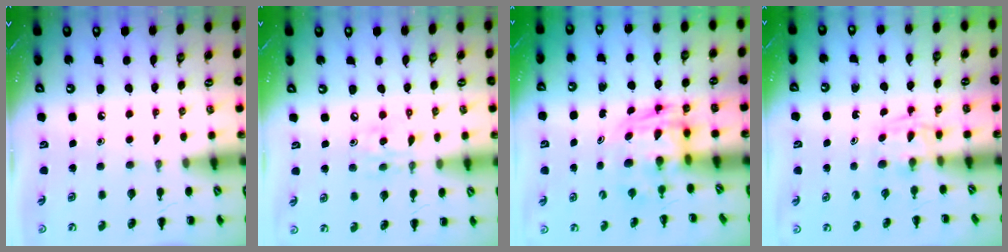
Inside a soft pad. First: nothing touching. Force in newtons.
{"total": 7.4, "press": 7.3, "slide": 1.4}
{"total": 2.8, "press": 2.8, "slide": 0.5}
{"total": 2.5, "press": 2.2, "slide": 1.3}